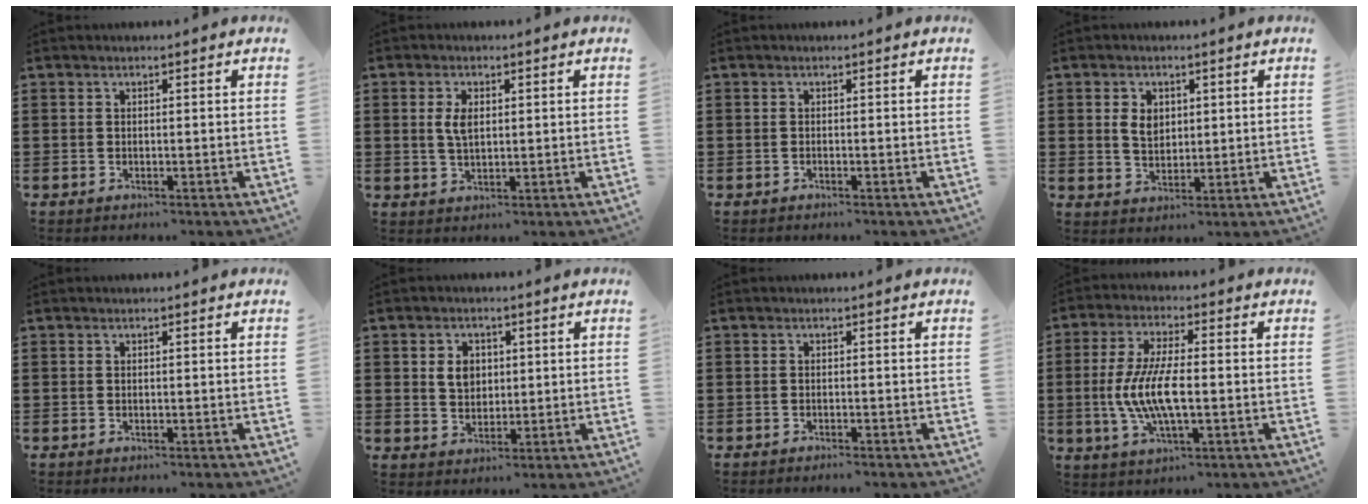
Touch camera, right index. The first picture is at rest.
{"total": 3.4, "force": [0.7, 1.7, 2.9], "torque": [-0.060, 0.008, 0.012]}
{"total": 0.0}
{"total": 3.8, "force": [0.9, 2.8, 2.4], "torque": [-0.056, 0.010, 0.015]}
{"total": 0.0}
{"total": 4.0, "force": [0.9, 3.2, 2.2], "torque": [-0.054, 0.013, 0.014]}
{"total": 0.5, "force": [-0.5, 0.0, 0.1], "torque": [-0.005, -0.003, -0.010]}
{"total": 8.8, "force": [-1.4, 2.9, 8.2], "torque": [-0.183, -0.010, -0.033]}